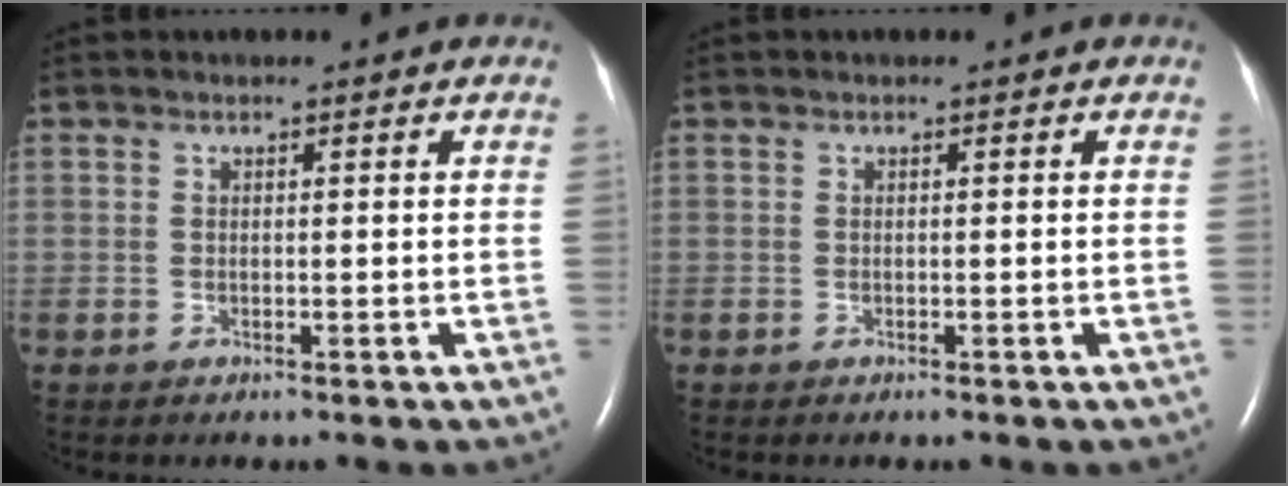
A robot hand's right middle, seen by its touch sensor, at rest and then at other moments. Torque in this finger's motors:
{"motor_torque": [-0.16, -0.03, -0.07, 0.00]}